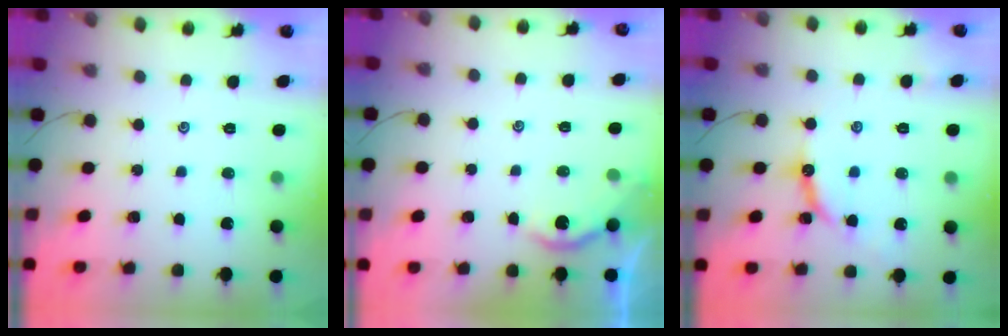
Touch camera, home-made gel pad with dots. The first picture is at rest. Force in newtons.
{"total": 2.2, "press": 2.2, "slide": 0.2}
{"total": 9.8, "press": 9.8, "slide": 0.4}